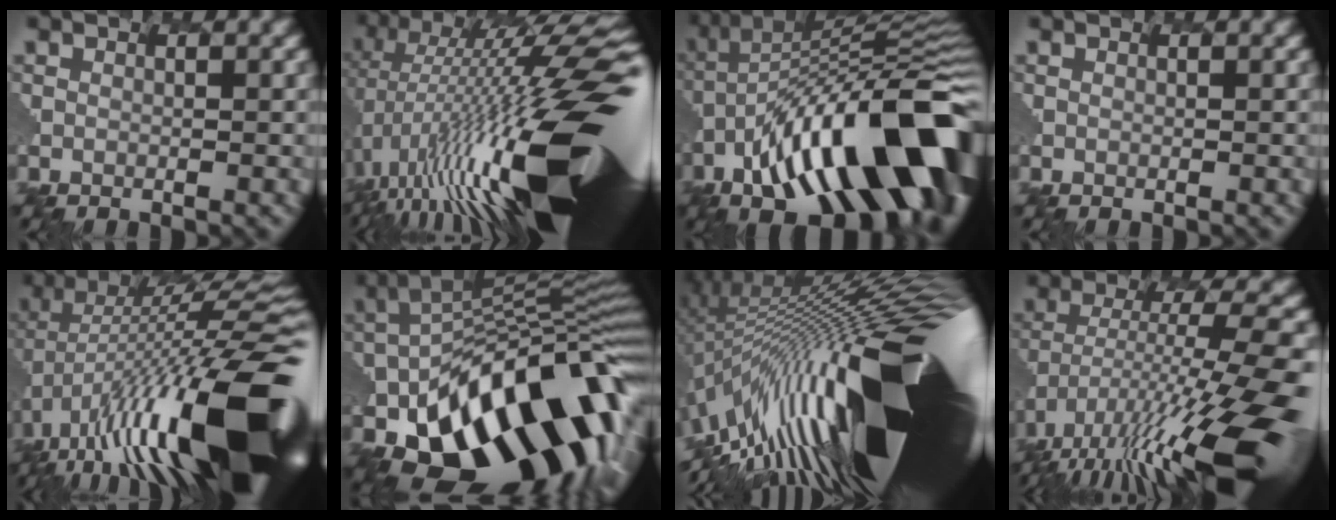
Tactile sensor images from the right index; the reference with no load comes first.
{"total": 18.2, "force": [-0.2, 5.1, 17.5], "torque": [-0.285, 0.013, -0.005]}
{"total": 17.0, "force": [-6.1, 6.9, 14.3], "torque": [-0.221, 0.027, -0.101]}
{"total": 0.0}
{"total": 18.4, "force": [-4.5, 6.7, 16.5], "torque": [-0.259, 0.000, -0.076]}
{"total": 17.9, "force": [-7.7, 9.7, 12.8], "torque": [-0.211, -0.010, -0.120]}
{"total": 19.6, "force": [-3.3, 6.0, 18.4], "torque": [-0.289, -0.015, -0.065]}
{"total": 14.0, "force": [-6.4, 3.2, 12.0], "torque": [-0.235, 0.011, -0.102]}